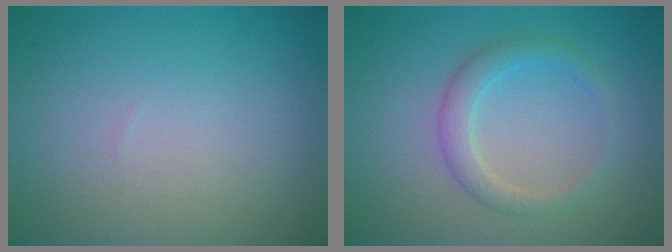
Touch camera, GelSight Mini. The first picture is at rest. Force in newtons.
{"total": 2.4, "press": 2.4, "slide": 0.1}